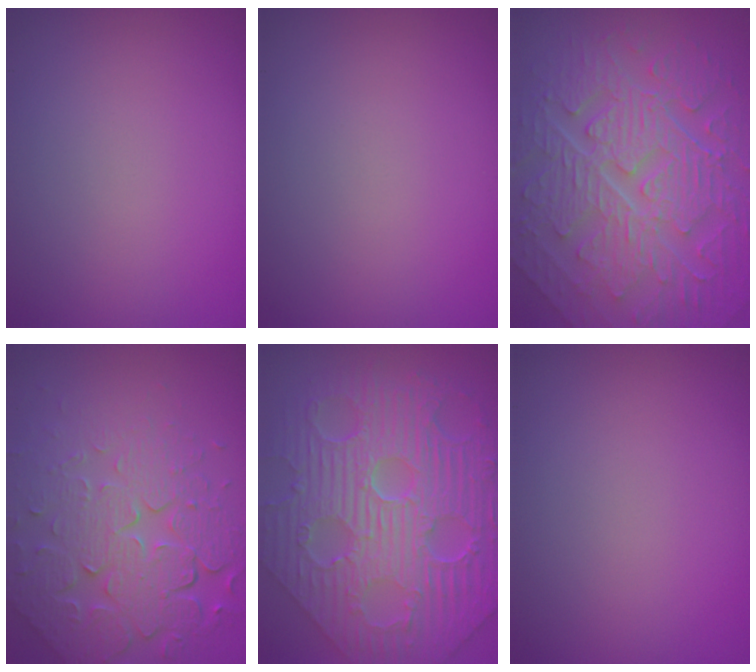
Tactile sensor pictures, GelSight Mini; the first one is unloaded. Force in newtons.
{"total": 0.0}
{"total": 10.1, "press": 6.7, "slide": 7.5}
{"total": 8.2, "press": 5.7, "slide": 5.8}
{"total": 12.0, "press": 8.0, "slide": 8.9}
{"total": 0.0}